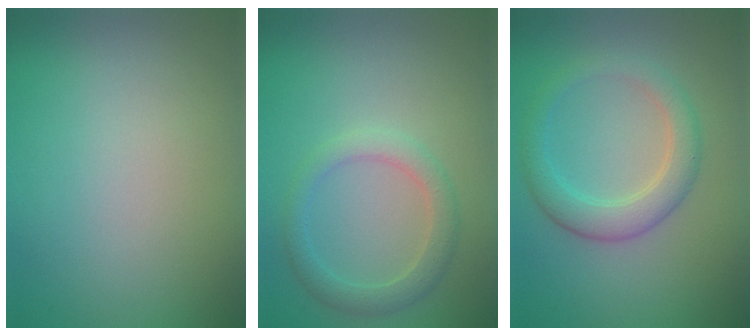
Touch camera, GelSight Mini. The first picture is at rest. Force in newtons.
{"total": 2.5, "press": 2.5, "slide": 0.1}
{"total": 3.6, "press": 3.6, "slide": 0.1}